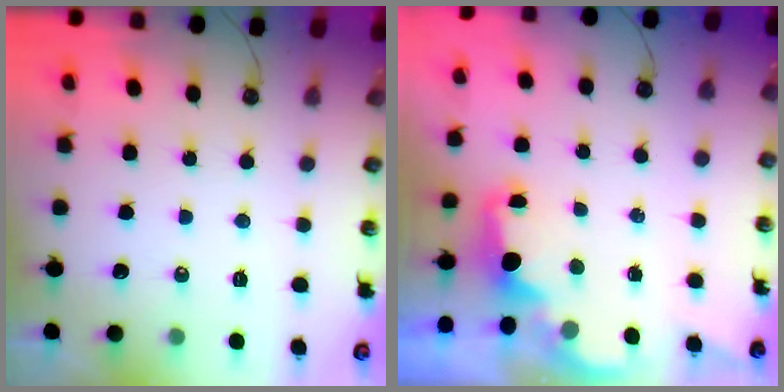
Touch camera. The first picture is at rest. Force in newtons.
{"total": 2.2, "press": 2.0, "slide": 0.8}